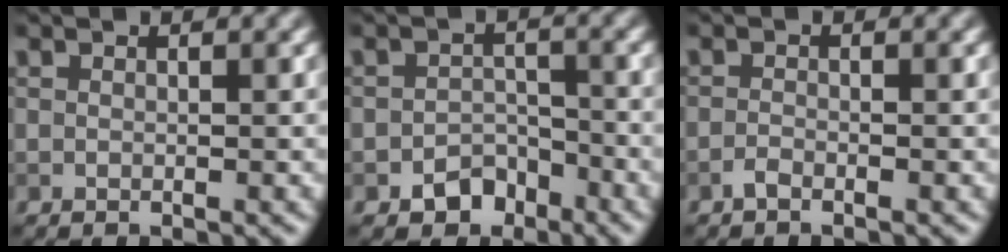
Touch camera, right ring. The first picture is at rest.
{"total": 2.9, "force": [-1.9, 1.9, 1.0], "torque": [-0.006, 0.004, -0.032]}
{"total": 0.9, "force": [-0.8, 0.1, 0.4], "torque": [-0.009, 0.000, -0.017]}